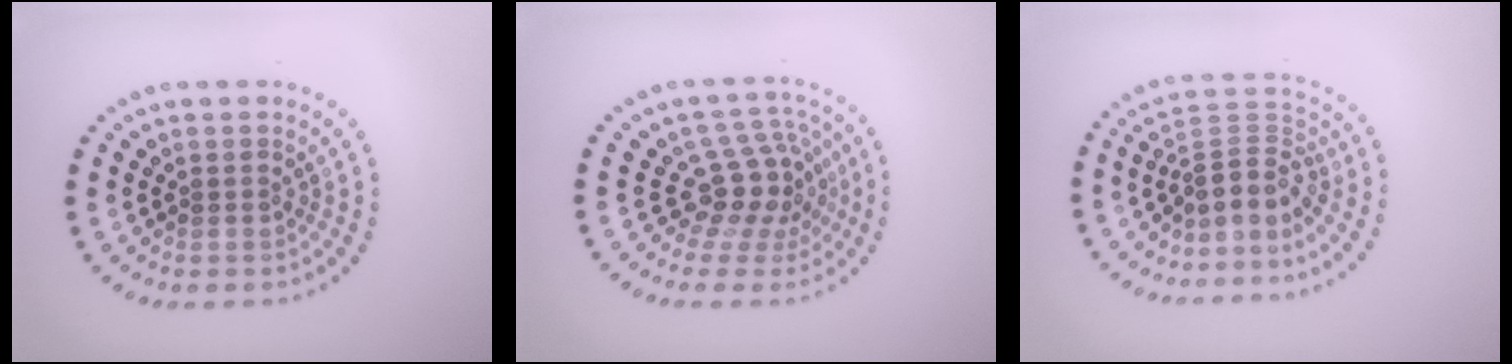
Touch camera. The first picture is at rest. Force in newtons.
{"total": 4.3, "press": 3.1, "slide": 3.0}
{"total": 3.6, "press": 2.6, "slide": 2.5}